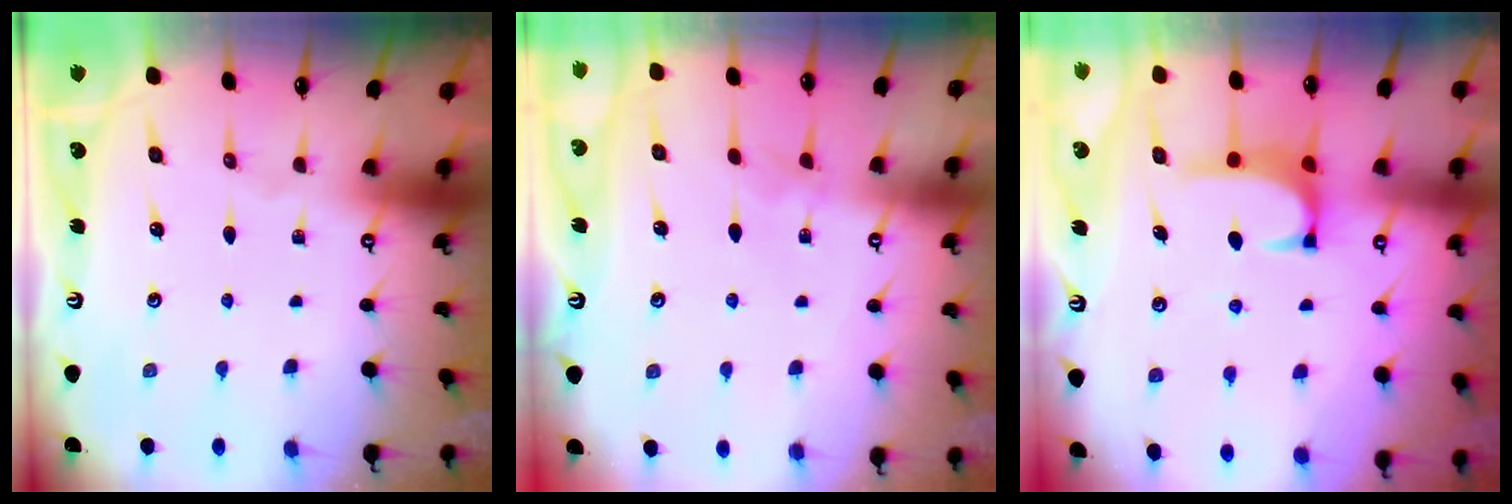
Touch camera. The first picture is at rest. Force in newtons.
{"total": 2.3, "press": 2.3, "slide": 0.4}
{"total": 1.5, "press": 1.3, "slide": 0.8}